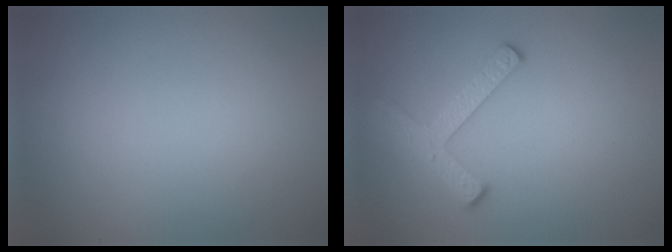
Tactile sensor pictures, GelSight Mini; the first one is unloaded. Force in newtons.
{"total": 2.5, "press": 2.5, "slide": 0.4}